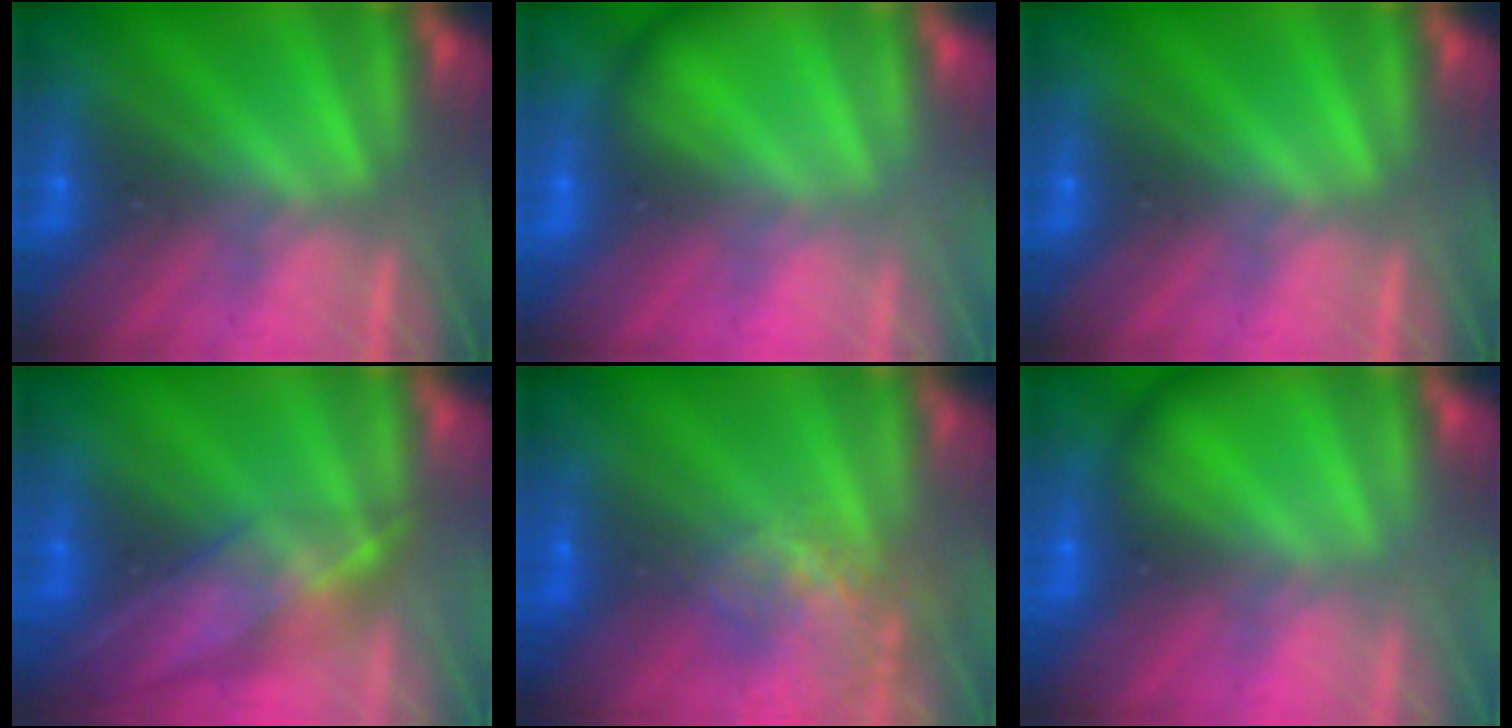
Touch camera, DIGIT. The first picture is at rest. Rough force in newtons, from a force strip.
{"total": 2.1}
{"total": 0.0}
{"total": 4.3}
{"total": 7.1}
{"total": 2.1}